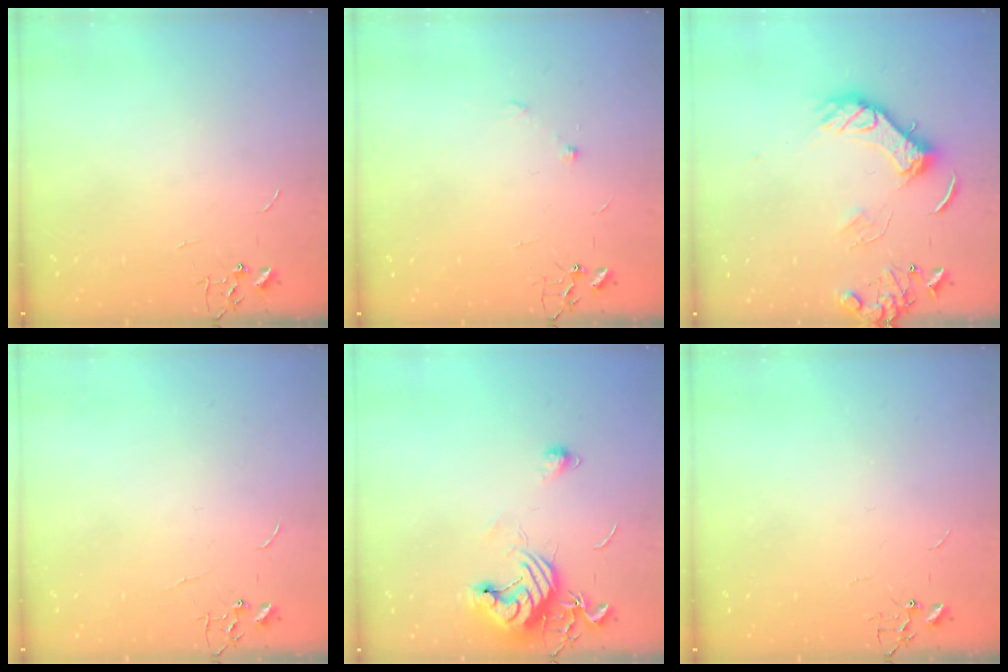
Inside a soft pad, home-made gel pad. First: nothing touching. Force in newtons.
{"total": 5.0, "press": 4.9, "slide": 1.3}
{"total": 13.9, "press": 13.9, "slide": 0.3}
{"total": 0.0}
{"total": 11.2, "press": 11.1, "slide": 1.2}
{"total": 4.0, "press": 3.1, "slide": 2.5}